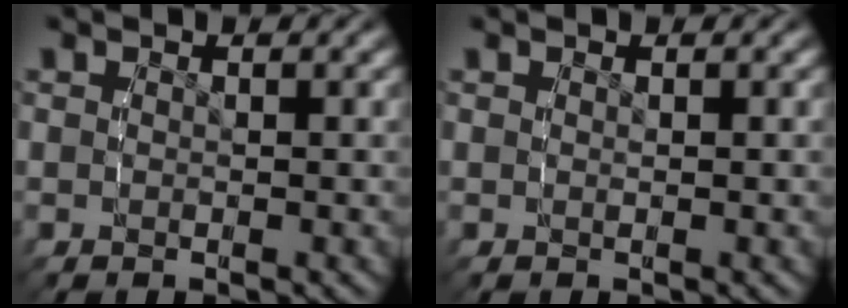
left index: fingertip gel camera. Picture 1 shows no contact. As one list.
[{"total": 0.0}]